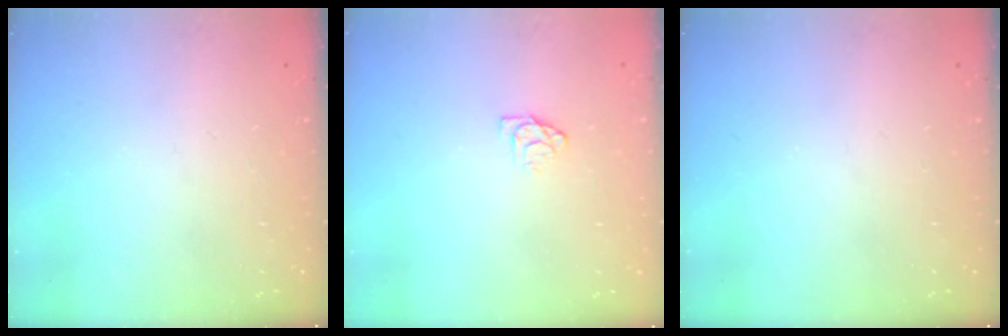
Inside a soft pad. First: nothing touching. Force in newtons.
{"total": 4.5, "press": 4.5, "slide": 0.3}
{"total": 0.0}